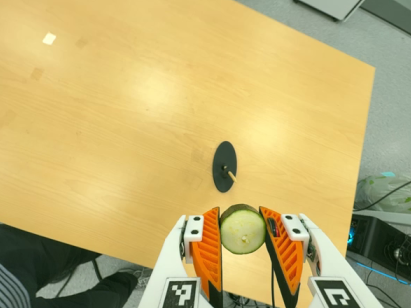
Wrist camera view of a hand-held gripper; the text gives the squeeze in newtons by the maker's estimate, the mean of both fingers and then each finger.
{"total": 10.0, "left": 9.2, "right": 10.7}